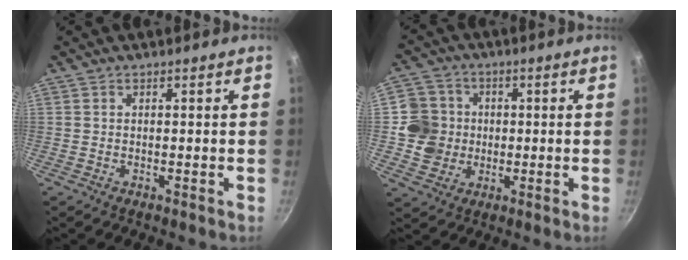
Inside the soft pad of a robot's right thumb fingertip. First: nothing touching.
{"total": 9.6, "force": [-0.3, 9.1, 3.0], "torque": [-0.028, 0.013, -0.005]}